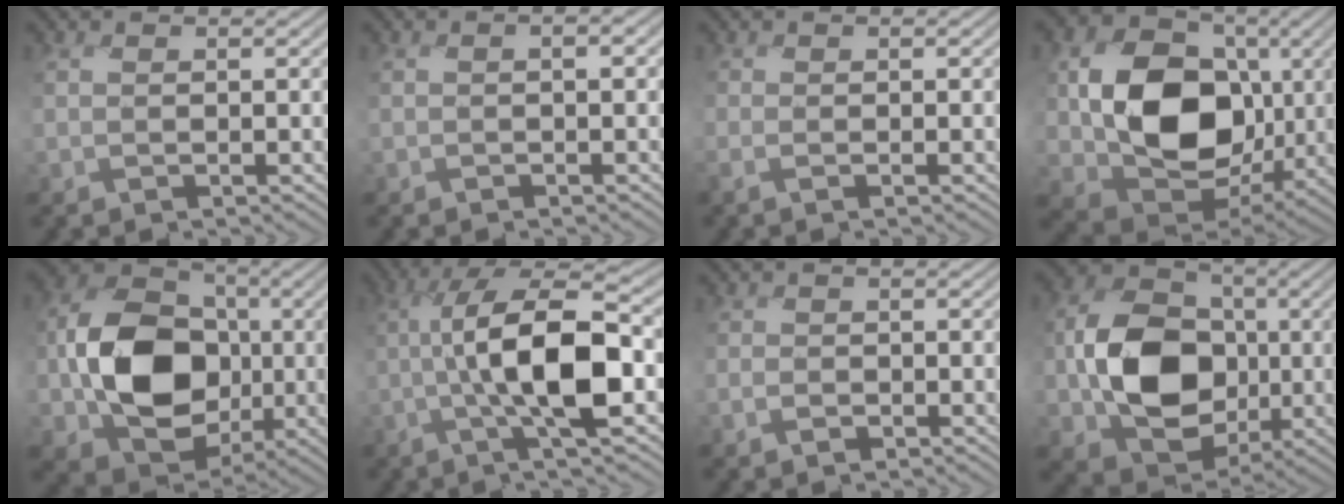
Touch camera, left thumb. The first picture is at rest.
{"total": 1.8, "force": [-0.2, 1.0, 1.4], "torque": [-0.026, 0.002, -0.004]}
{"total": 0.6, "force": [-0.4, -0.4, -0.2], "torque": [0.008, 0.003, -0.010]}
{"total": 14.7, "force": [-0.4, 11.4, 9.2], "torque": [-0.188, -0.016, -0.008]}
{"total": 13.0, "force": [-2.1, 10.4, 7.5], "torque": [-0.134, 0.004, -0.048]}
{"total": 10.6, "force": [-1.2, 3.2, 10.1], "torque": [-0.180, 0.004, -0.029]}
{"total": 1.5, "force": [-1.3, 0.8, -0.2], "torque": [0.009, -0.005, -0.028]}
{"total": 11.7, "force": [-1.9, 9.4, 6.8], "torque": [-0.122, 0.003, -0.040]}